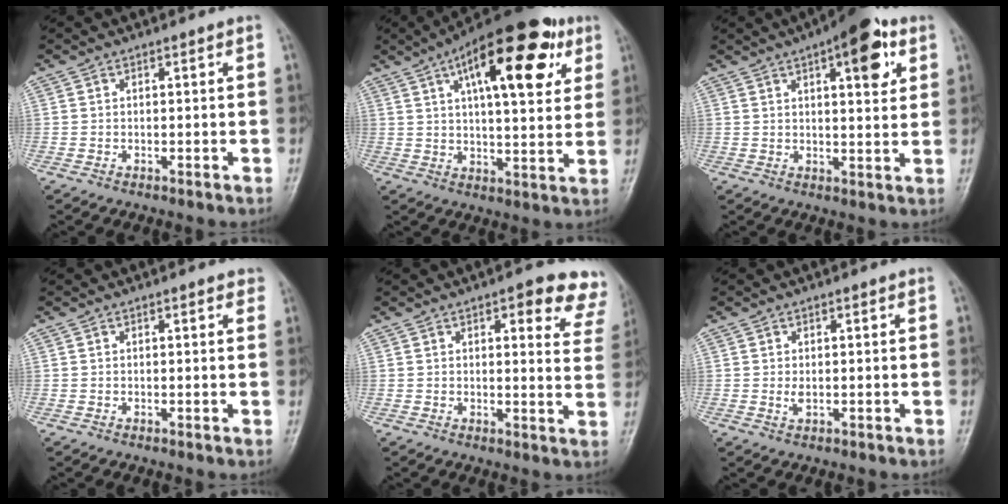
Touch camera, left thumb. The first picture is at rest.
{"total": 21.5, "force": [9.2, 8.3, 17.5], "torque": [-0.234, -0.005, 0.132]}
{"total": 11.4, "force": [5.1, 4.2, 9.3], "torque": [-0.099, -0.012, 0.062]}
{"total": 1.5, "force": [1.0, 0.6, 1.0], "torque": [-0.005, 0.000, 0.008]}
{"total": 11.1, "force": [7.5, 4.1, 7.1], "torque": [-0.038, -0.030, 0.067]}
{"total": 1.3, "force": [0.2, 0.7, 1.1], "torque": [-0.018, -0.003, 0.005]}